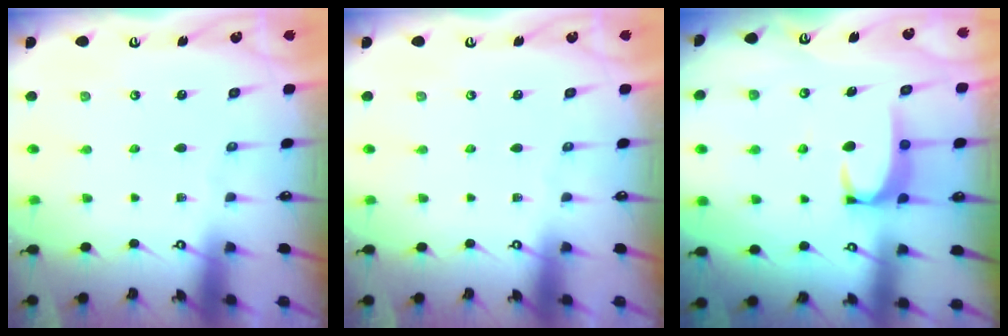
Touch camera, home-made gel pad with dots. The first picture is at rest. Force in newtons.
{"total": 0.0}
{"total": 2.7, "press": 2.7, "slide": 0.5}